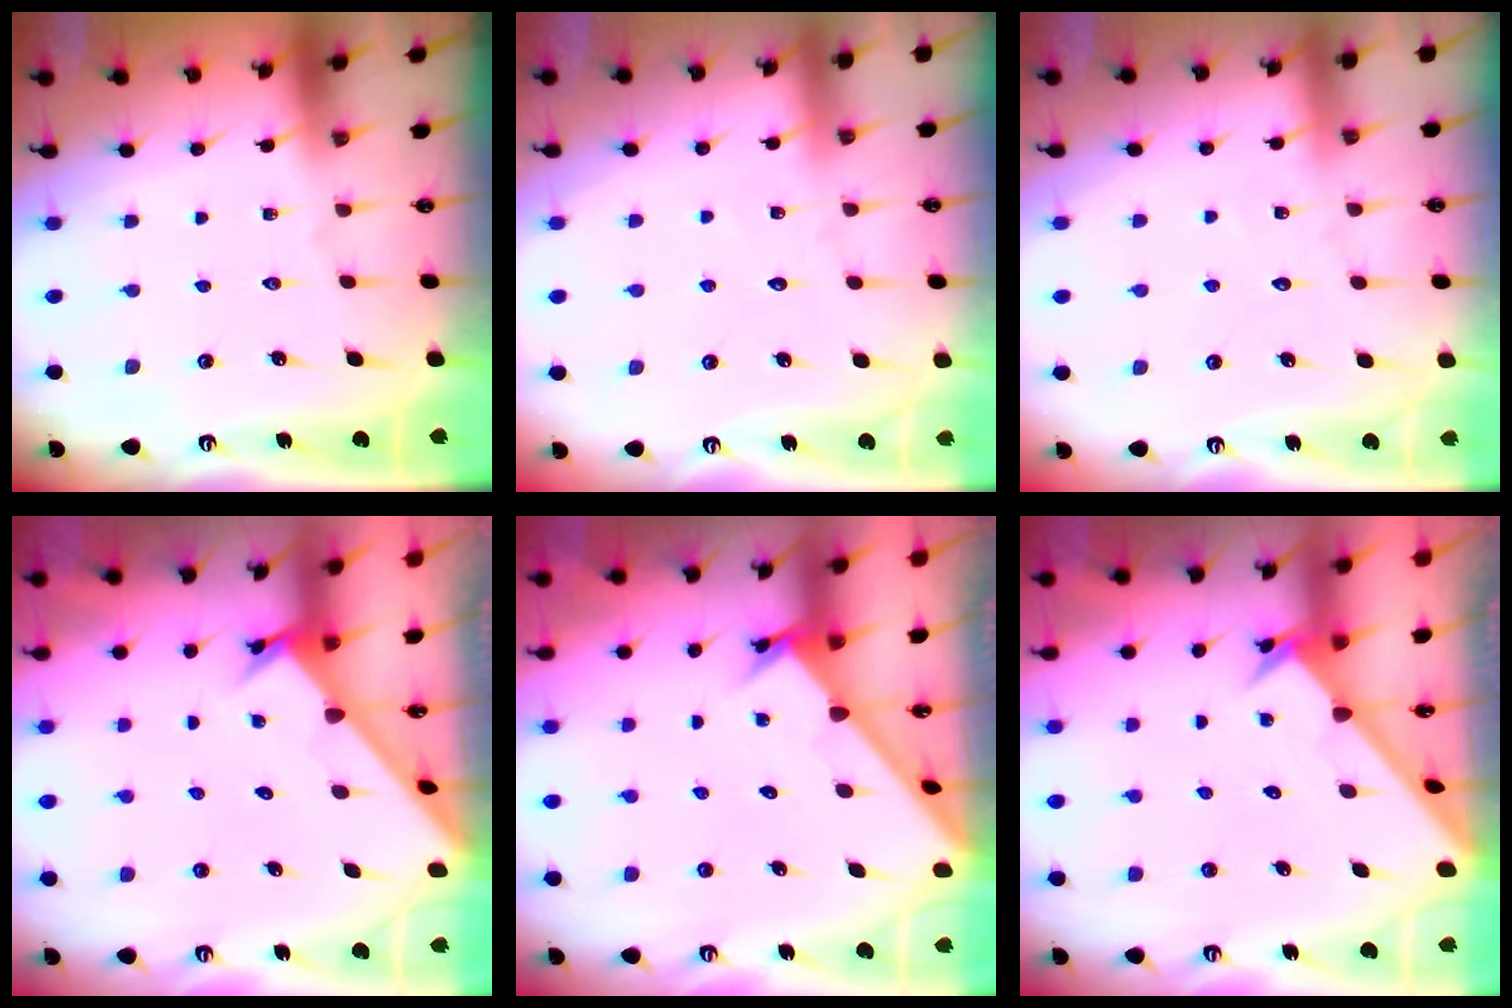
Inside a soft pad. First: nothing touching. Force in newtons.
{"total": 2.6, "press": 2.6, "slide": 0.2}
{"total": 2.6, "press": 2.6, "slide": 0.2}
{"total": 2.6, "press": 2.6, "slide": 0.3}
{"total": 2.3, "press": 2.3, "slide": 0.0}
{"total": 2.8, "press": 2.8, "slide": 0.2}